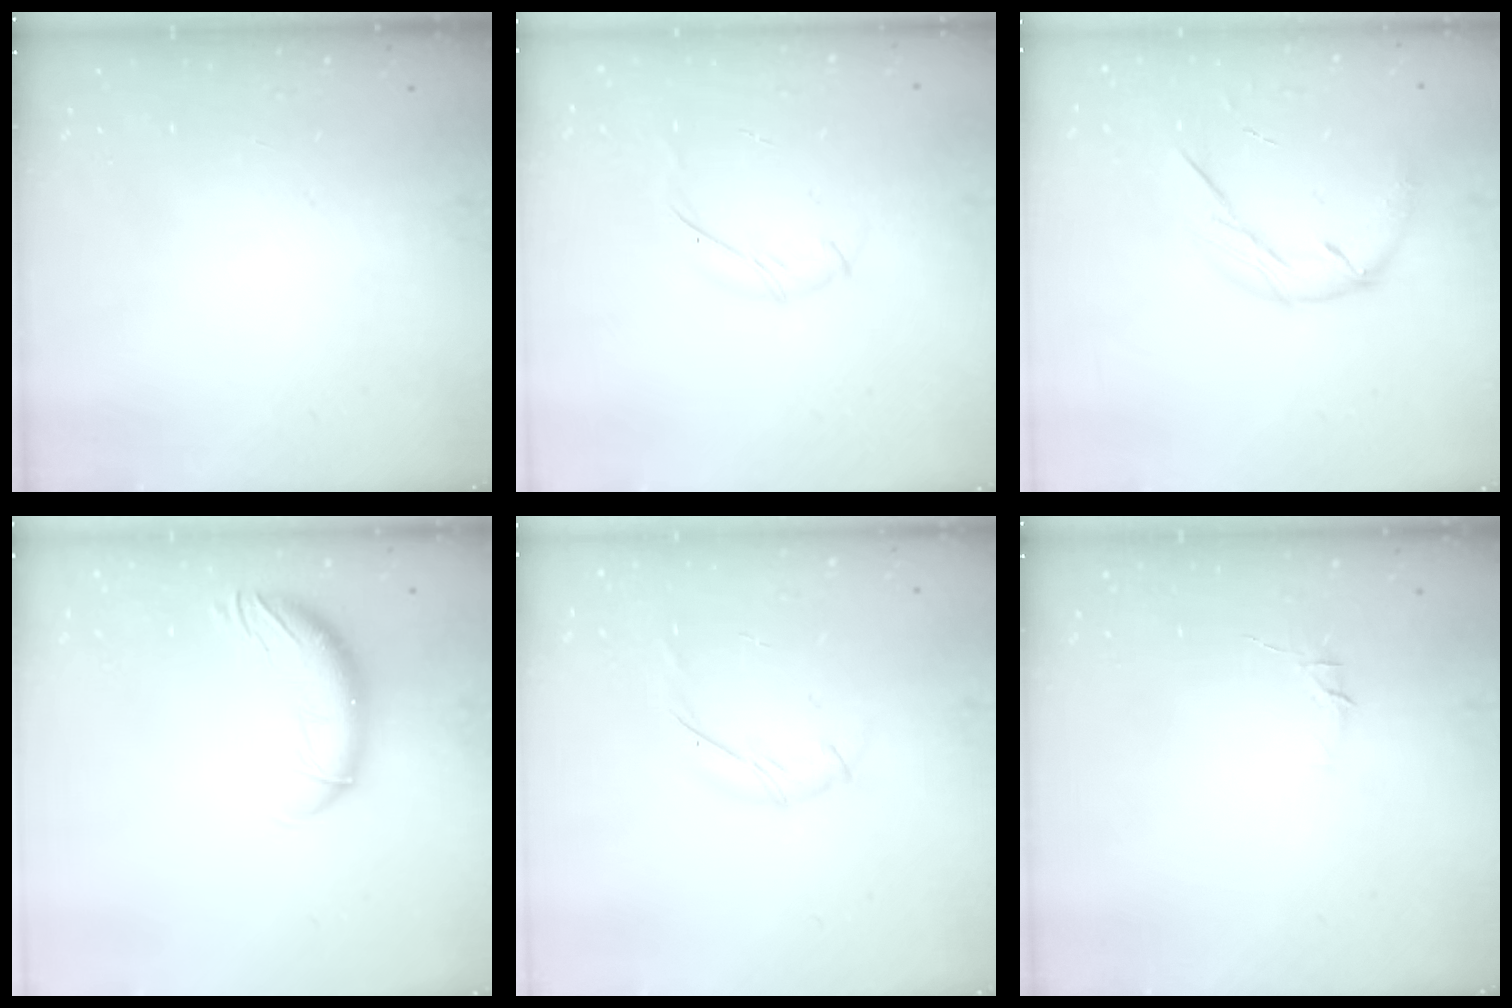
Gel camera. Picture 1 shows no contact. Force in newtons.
{"total": 6.6, "press": 6.5, "slide": 1.4}
{"total": 9.1, "press": 9.1, "slide": 0.6}
{"total": 10.5, "press": 10.4, "slide": 1.7}
{"total": 7.7, "press": 7.6, "slide": 0.8}
{"total": 4.5, "press": 4.4, "slide": 1.0}